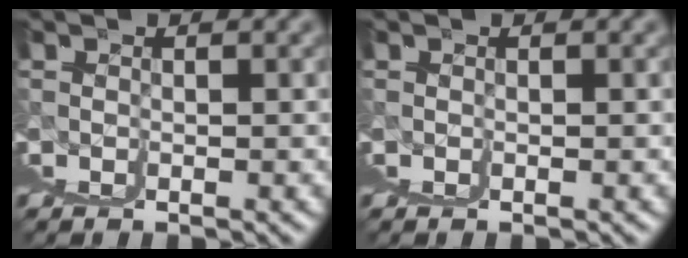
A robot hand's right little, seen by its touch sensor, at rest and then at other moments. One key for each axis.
{"total": 0.0}